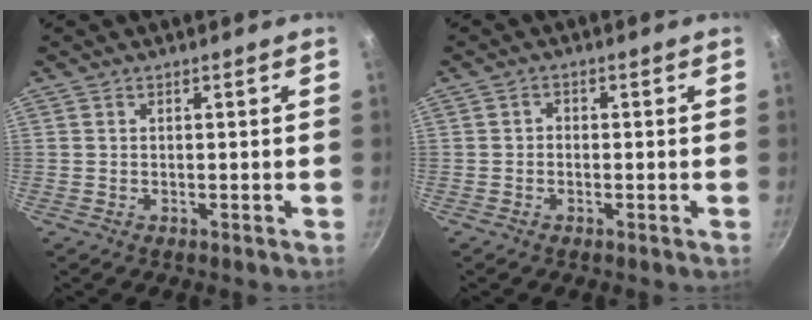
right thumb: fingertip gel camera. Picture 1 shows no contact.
{"total": 1.1, "force": [-0.4, 0.9, 0.5], "torque": [-0.007, 0.007, -0.009]}